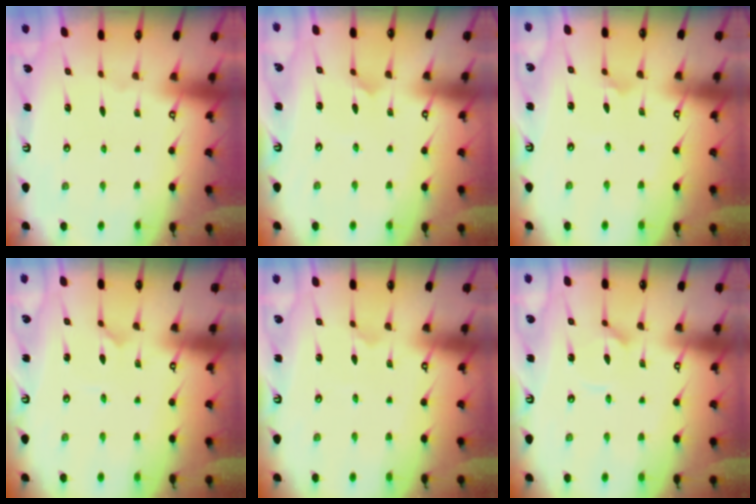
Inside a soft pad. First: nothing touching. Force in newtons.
{"total": 3.5, "press": 3.5, "slide": 0.3}
{"total": 2.7, "press": 2.6, "slide": 0.5}
{"total": 0.0}
{"total": 0.0}
{"total": 4.7, "press": 4.7, "slide": 0.4}